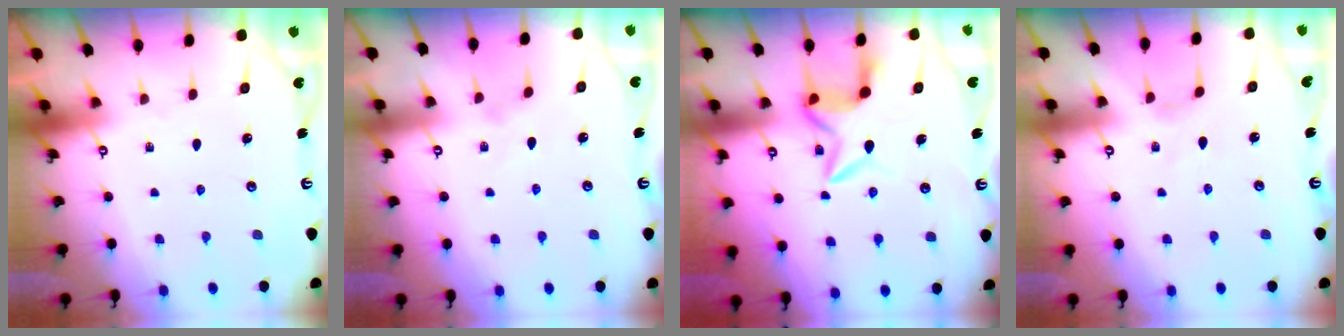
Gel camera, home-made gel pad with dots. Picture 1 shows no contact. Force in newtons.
{"total": 2.6, "press": 2.6, "slide": 0.6}
{"total": 8.6, "press": 8.5, "slide": 0.8}
{"total": 2.7, "press": 2.6, "slide": 0.6}